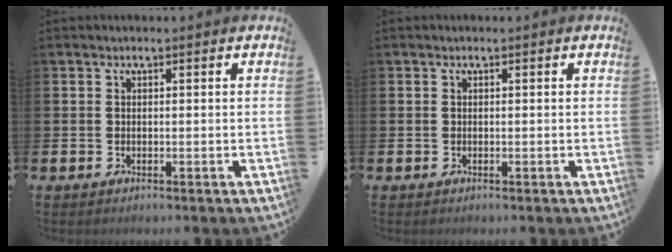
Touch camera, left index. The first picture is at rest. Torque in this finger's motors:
{"motor_torque": [0.00, 0.00, 0.00, 0.00]}